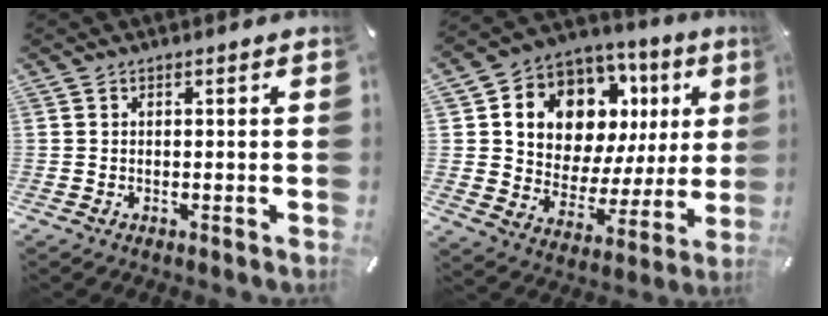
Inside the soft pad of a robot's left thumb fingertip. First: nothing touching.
{"total": 11.7, "force": [6.3, 8.6, 4.8], "torque": [-0.091, -0.062, 0.117]}